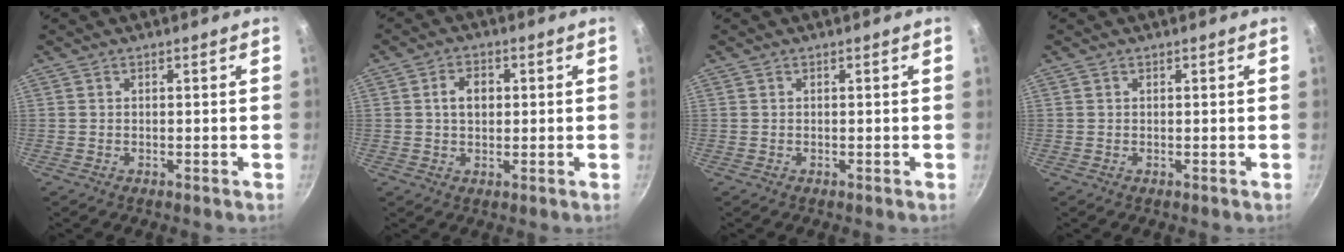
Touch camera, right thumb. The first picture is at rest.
{"total": 4.6, "force": [0.6, 3.3, 3.1], "torque": [-0.036, 0.008, 0.008]}
{"total": 0.0}
{"total": 0.0}